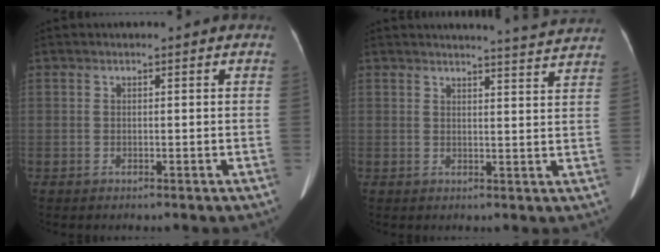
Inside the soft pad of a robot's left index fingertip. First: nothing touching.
{"total": 7.2, "force": [7.0, -1.2, 1.2], "torque": [-0.025, -0.016, 0.074]}